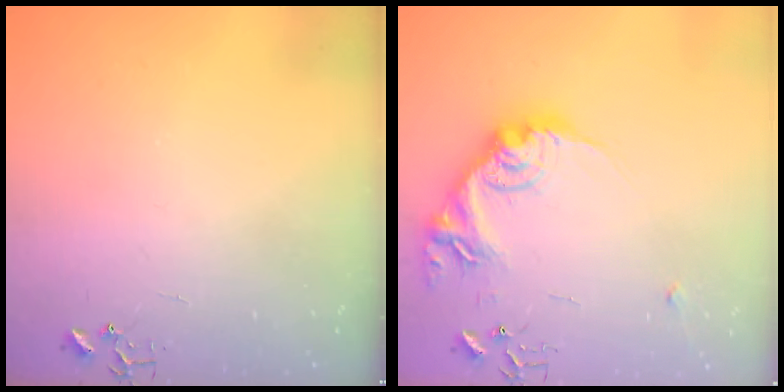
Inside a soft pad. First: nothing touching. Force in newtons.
{"total": 17.6, "press": 17.5, "slide": 0.9}